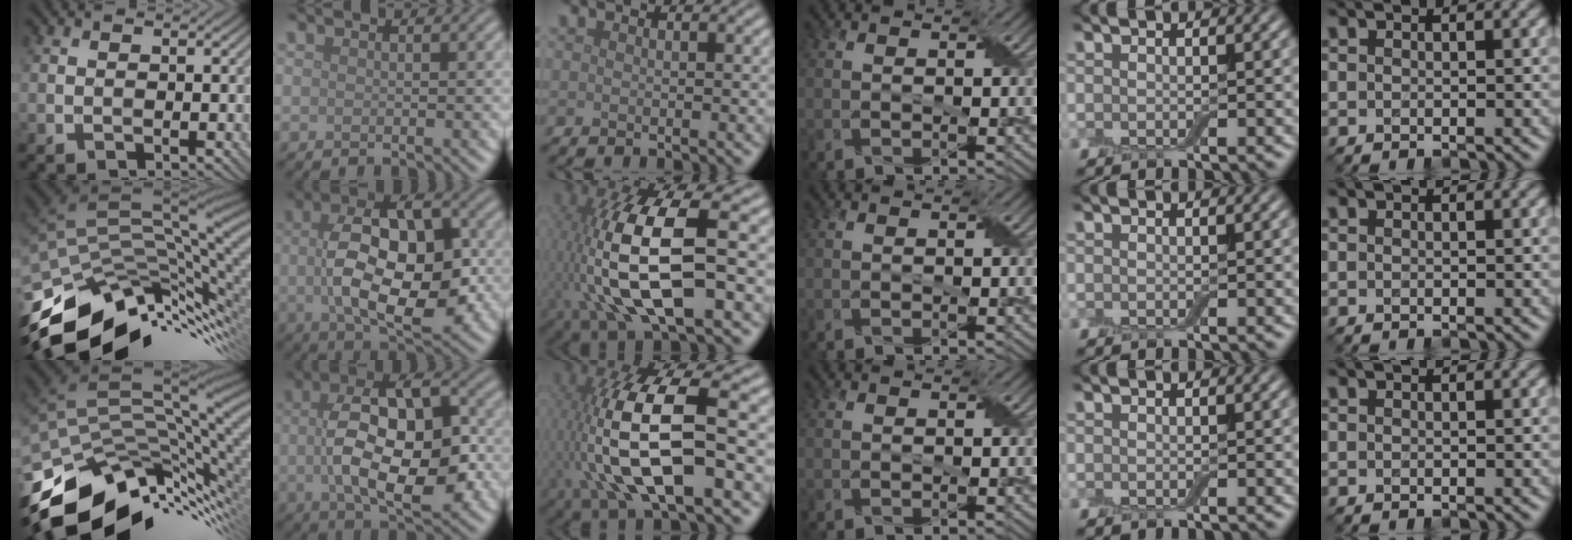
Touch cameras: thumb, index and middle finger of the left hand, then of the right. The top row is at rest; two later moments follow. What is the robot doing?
{"motion": "peel", "object": "aluminum foil"}